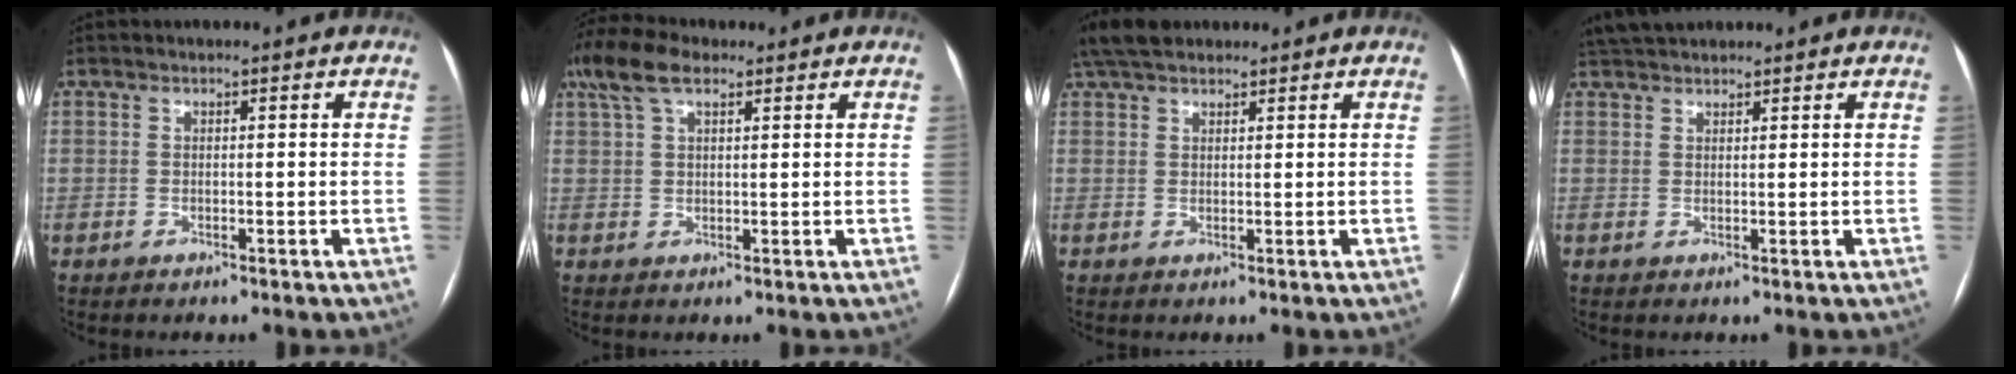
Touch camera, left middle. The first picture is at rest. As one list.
[{"total": 7.5, "force": [4.8, 2.9, 5.0], "torque": [-0.111, 0.037, 0.094]}, {"total": 6.6, "force": [5.4, 2.5, 2.9], "torque": [-0.057, 0.033, 0.102]}, {"total": 5.3, "force": [4.7, 1.5, 1.9], "torque": [-0.032, 0.036, 0.084]}]